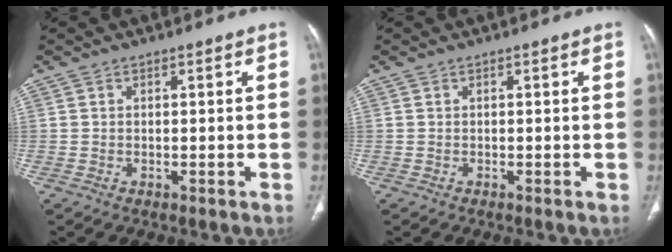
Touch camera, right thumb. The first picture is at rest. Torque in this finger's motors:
{"motor_torque": [0.00, 0.00, 0.00, 0.00, 0.00]}